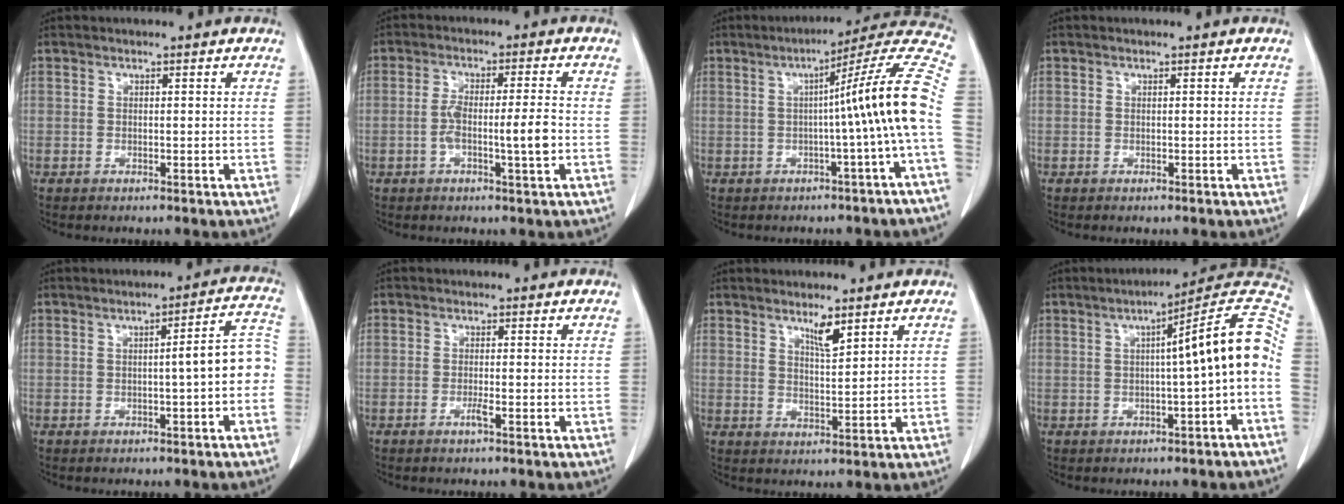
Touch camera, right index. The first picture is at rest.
{"total": 6.5, "force": [-1.4, 0.4, 6.3], "torque": [-0.116, 0.005, -0.023]}
{"total": 14.1, "force": [-0.9, -2.3, 13.9], "torque": [-0.173, 0.027, -0.023]}
{"total": 0.0}
{"total": 6.3, "force": [-1.1, 0.5, 6.2], "torque": [-0.074, 0.024, -0.019]}
{"total": 1.2, "force": [-0.6, -0.2, 1.0], "torque": [-0.023, -0.001, -0.012]}
{"total": 3.6, "force": [2.5, 0.4, 2.5], "torque": [-0.047, -0.006, 0.046]}
{"total": 12.3, "force": [-0.4, -0.1, 12.3], "torque": [-0.161, 0.038, -0.015]}